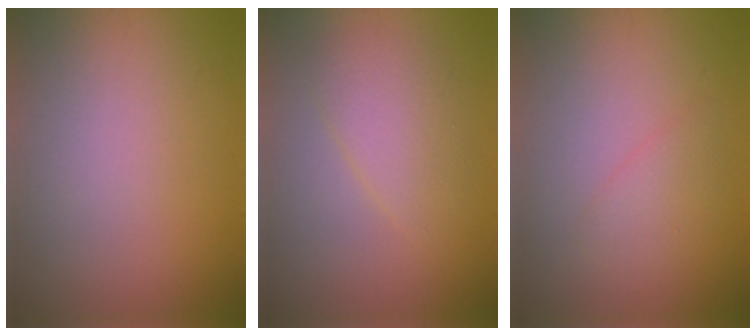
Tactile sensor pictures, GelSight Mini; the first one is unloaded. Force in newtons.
{"total": 2.9, "press": 2.9, "slide": 0.2}
{"total": 1.9, "press": 1.9, "slide": 0.1}